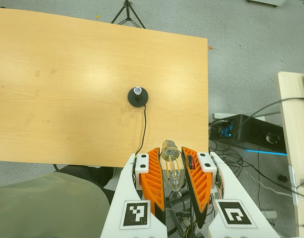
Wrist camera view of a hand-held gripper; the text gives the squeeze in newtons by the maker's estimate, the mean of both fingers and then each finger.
{"total": 19.8, "left": 21.8, "right": 17.8}